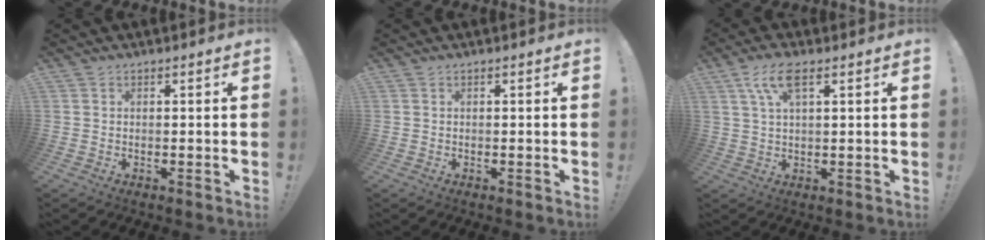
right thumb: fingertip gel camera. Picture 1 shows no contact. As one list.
[{"total": 0.0}, {"total": 7.3, "force": [3.5, 2.4, 6.0], "torque": [-0.115, 0.001, 0.064]}]